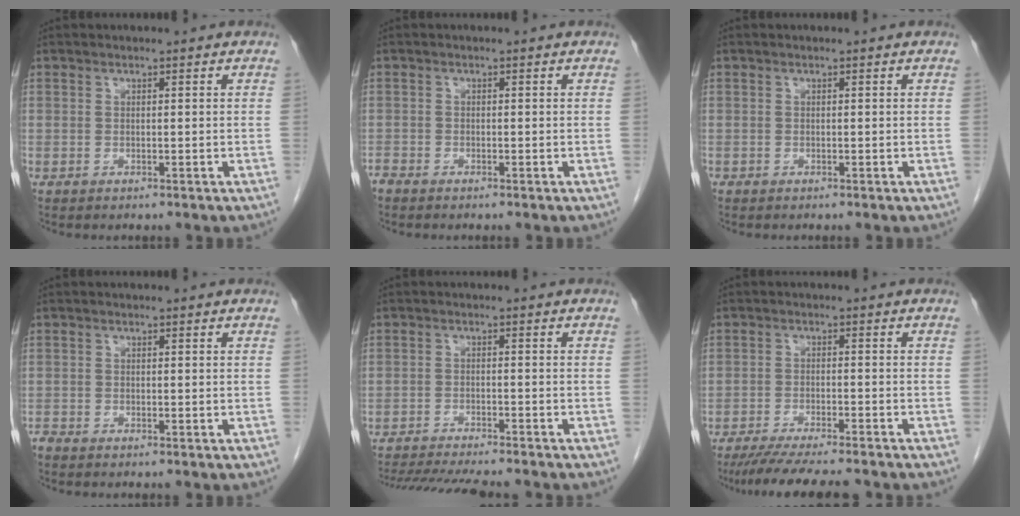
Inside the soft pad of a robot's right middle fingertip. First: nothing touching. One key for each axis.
{"total": 1.3, "fx": -1.2, "fy": 0.3, "fz": 0.3, "tx": -0.011, "ty": -0.002, "tz": -0.025}
{"total": 0.0}
{"total": 0.8, "fx": -0.8, "fy": 0.1, "fz": 0.1, "tx": -0.010, "ty": -0.003, "tz": -0.017}
{"total": 13.9, "fx": -12.5, "fy": 1.3, "fz": 6.0, "tx": -0.098, "ty": -0.021, "tz": -0.179}
{"total": 11.9, "fx": -10.3, "fy": 0.8, "fz": 5.9, "tx": -0.082, "ty": -0.025, "tz": -0.153}